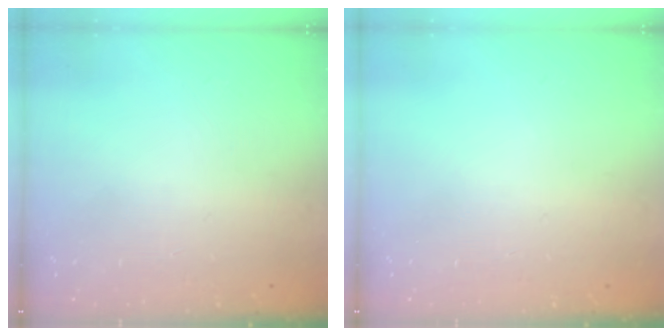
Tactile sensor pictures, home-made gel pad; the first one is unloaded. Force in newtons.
{"total": 0.0}